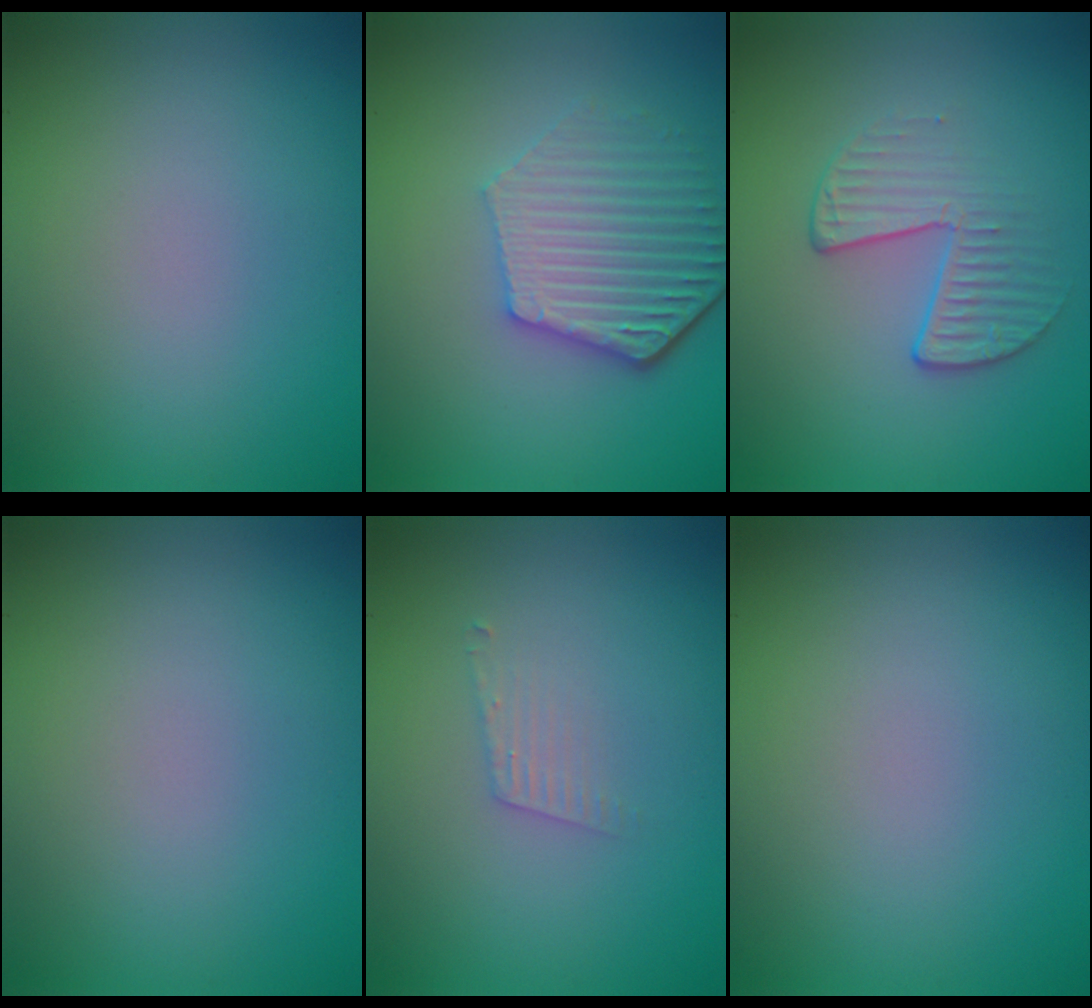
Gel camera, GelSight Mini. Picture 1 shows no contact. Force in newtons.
{"total": 5.4, "press": 4.2, "slide": 3.4}
{"total": 2.4, "press": 1.7, "slide": 1.8}
{"total": 0.0}
{"total": 1.3, "press": 1.3, "slide": 0.1}
{"total": 0.0}